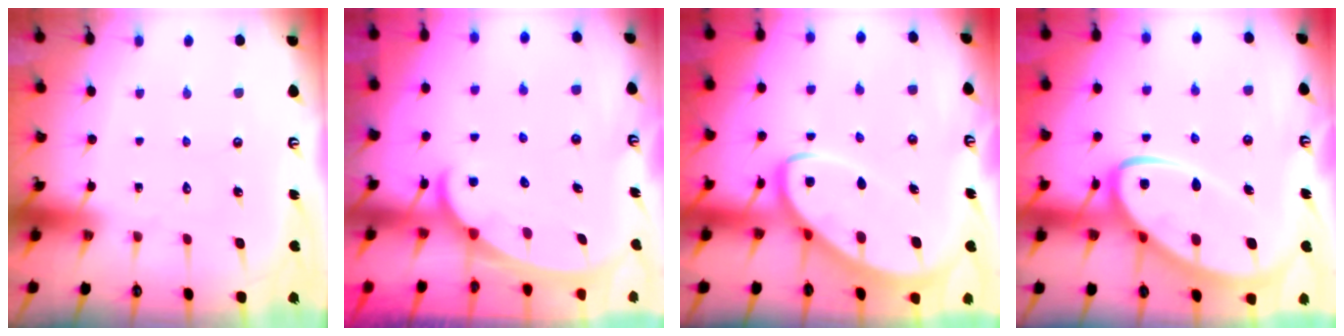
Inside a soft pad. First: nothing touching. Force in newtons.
{"total": 2.5, "press": 2.5, "slide": 0.4}
{"total": 7.9, "press": 7.8, "slide": 0.8}
{"total": 14.3, "press": 14.3, "slide": 1.3}